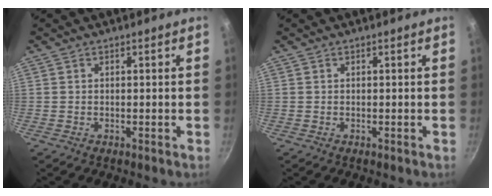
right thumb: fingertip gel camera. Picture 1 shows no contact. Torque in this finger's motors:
{"motor_torque": [-0.01, -0.01, 0.17, 0.03, 0.00]}